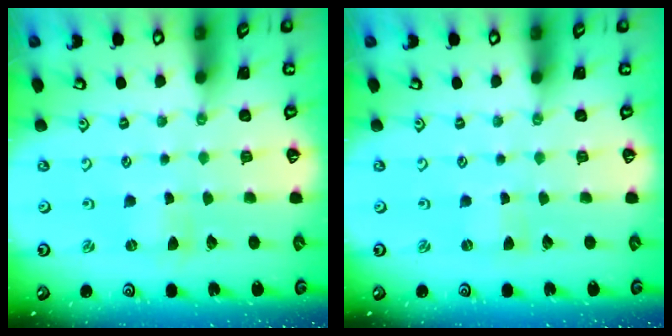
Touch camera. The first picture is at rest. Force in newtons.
{"total": 0.0}